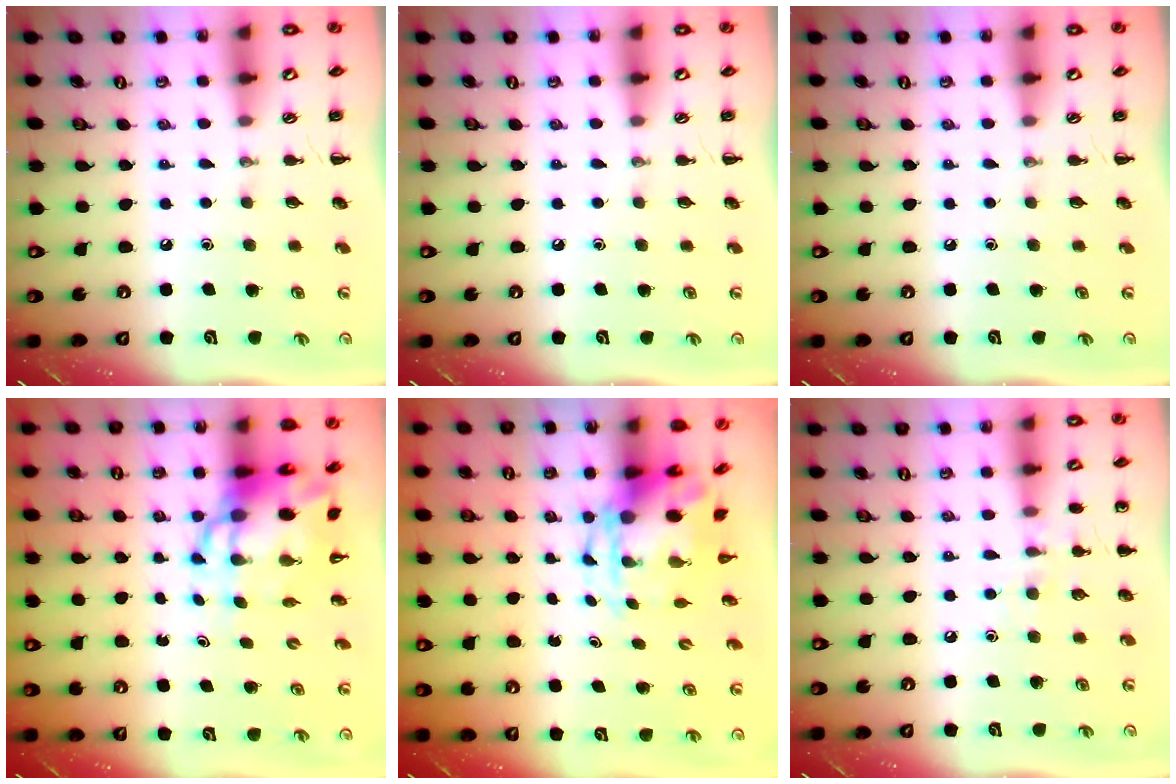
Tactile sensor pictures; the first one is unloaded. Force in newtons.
{"total": 0.0}
{"total": 0.0}
{"total": 9.5, "press": 9.2, "slide": 2.4}
{"total": 4.4, "press": 4.2, "slide": 1.1}
{"total": 7.6, "press": 7.3, "slide": 2.0}